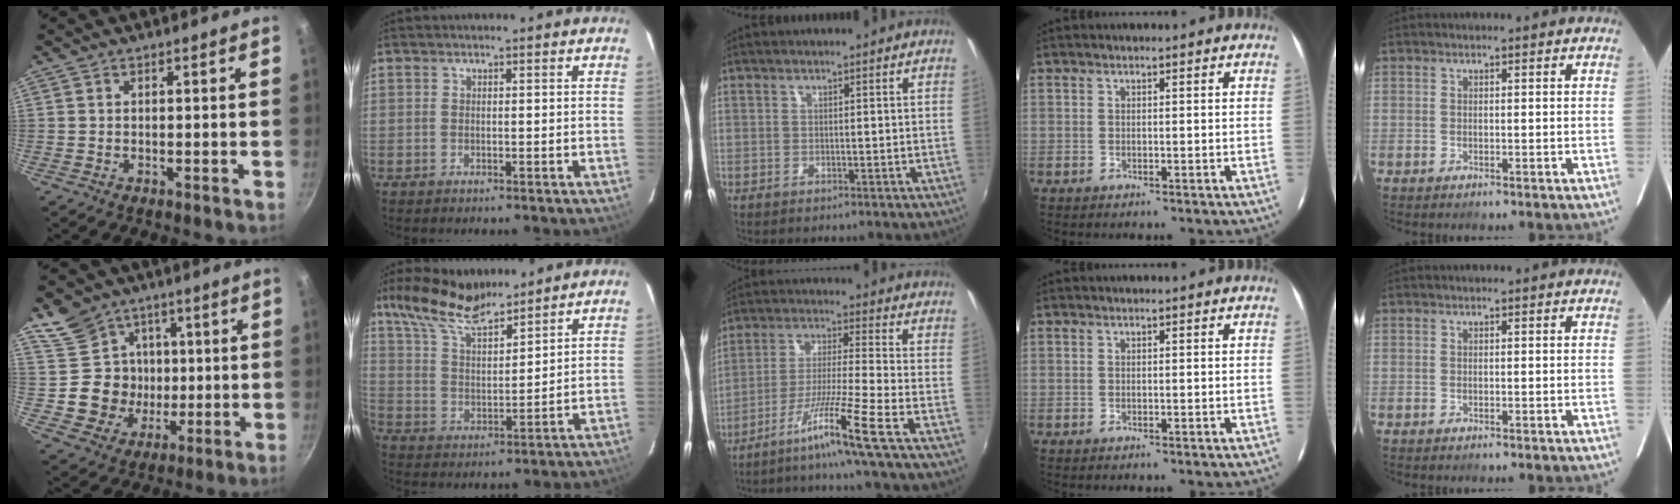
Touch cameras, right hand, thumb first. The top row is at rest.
{"thumb": {"total": 12.7, "force": [2.2, 11.9, 4.0], "torque": [-0.036, -0.007, 0.042]}, "index": {"total": 12.7, "force": [10.2, 3.6, 6.5], "torque": [-0.131, 0.023, 0.198]}, "middle": {"total": 9.8, "force": [-6.9, -3.6, 6.1], "torque": [-0.128, -0.007, -0.121]}}